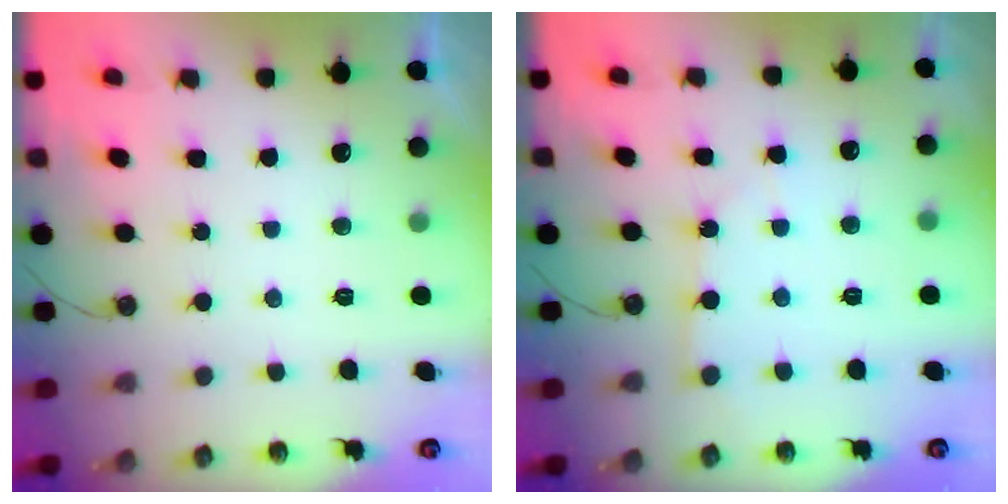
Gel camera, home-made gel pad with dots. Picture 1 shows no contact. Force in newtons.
{"total": 4.3, "press": 4.3, "slide": 0.5}